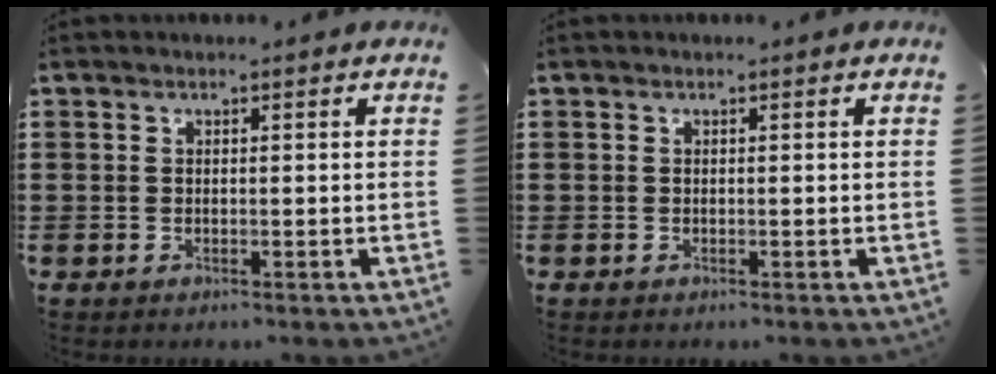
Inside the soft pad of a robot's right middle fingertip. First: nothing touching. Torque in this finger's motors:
{"motor_torque": [-0.46, -0.36, 0.00, 0.01]}